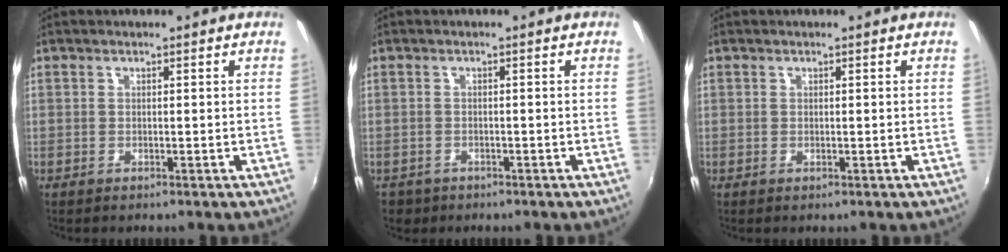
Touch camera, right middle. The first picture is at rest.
{"total": 3.1, "force": [-1.7, 2.4, 1.0], "torque": [-0.028, -0.005, -0.024]}
{"total": 0.0}